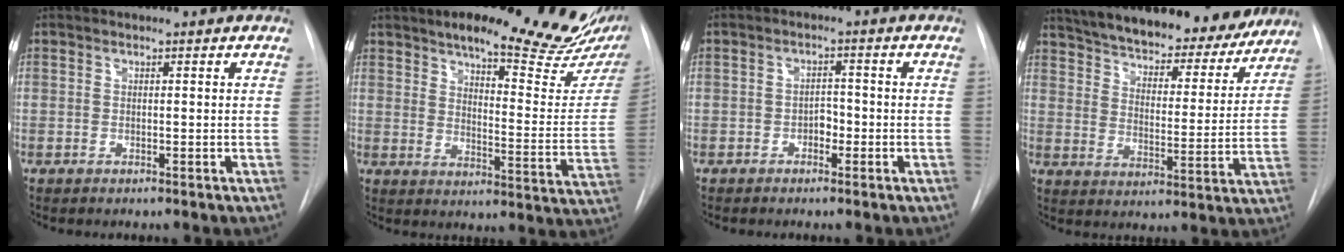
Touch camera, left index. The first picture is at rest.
{"total": 23.9, "force": [18.9, 4.4, 14.0], "torque": [-0.187, -0.046, 0.231]}
{"total": 2.0, "force": [-0.9, 1.3, 1.3], "torque": [-0.012, 0.008, -0.016]}
{"total": 25.8, "force": [22.8, 6.8, 10.0], "torque": [-0.166, -0.014, 0.305]}